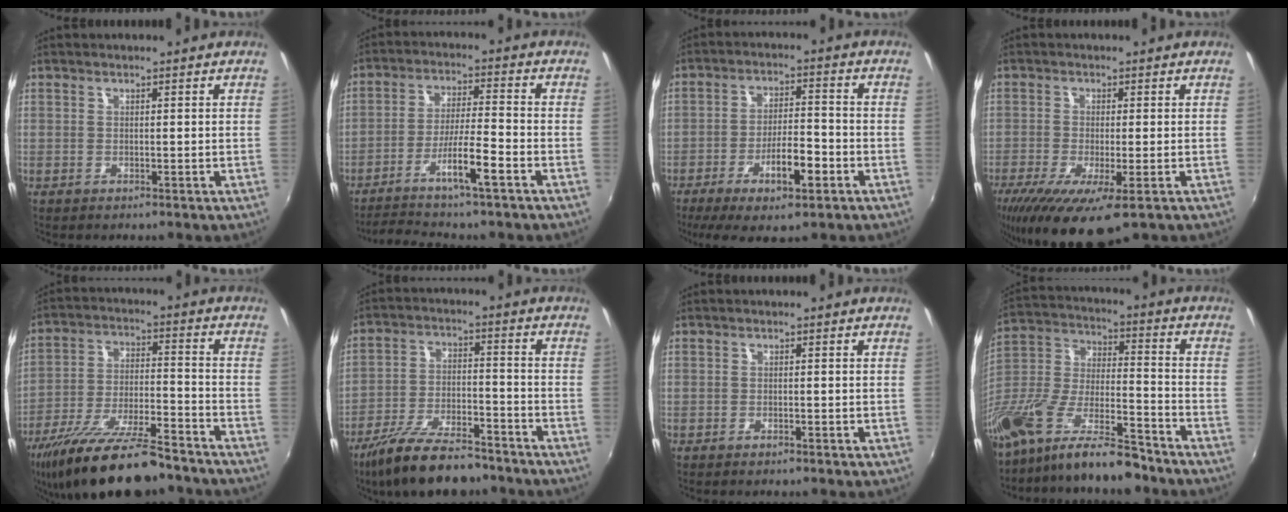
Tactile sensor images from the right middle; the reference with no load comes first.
{"total": 9.1, "force": [-6.4, -0.2, 6.5], "torque": [-0.138, -0.002, -0.110]}
{"total": 10.6, "force": [-5.4, 2.8, 8.6], "torque": [-0.164, -0.004, -0.087]}
{"total": 11.6, "force": [-6.7, 2.6, 9.2], "torque": [-0.189, -0.047, -0.111]}
{"total": 19.5, "force": [-15.4, 4.7, 11.1], "torque": [-0.214, -0.033, -0.250]}
{"total": 15.4, "force": [-12.2, 4.5, 8.2], "torque": [-0.169, -0.023, -0.206]}
{"total": 0.6, "force": [-0.5, 0.1, 0.3], "torque": [-0.004, 0.000, -0.008]}
{"total": 19.0, "force": [-14.0, 5.2, 11.8], "torque": [-0.238, -0.018, -0.253]}